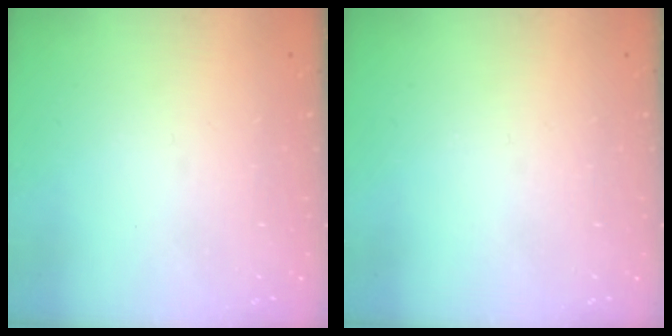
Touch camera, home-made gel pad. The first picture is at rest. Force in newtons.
{"total": 0.0}